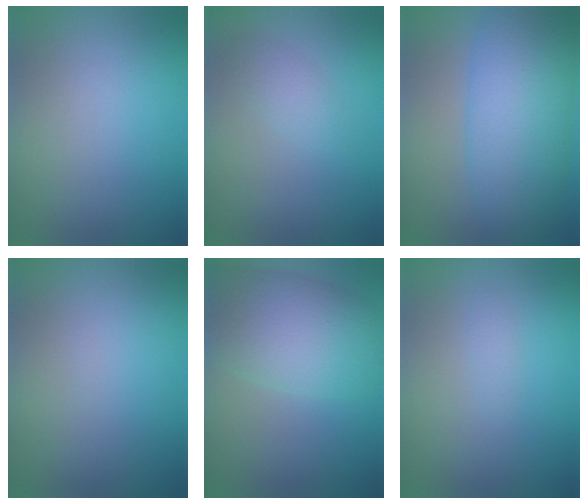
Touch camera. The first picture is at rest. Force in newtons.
{"total": 1.4, "press": 1.4, "slide": 0.1}
{"total": 8.7, "press": 8.7, "slide": 0.2}
{"total": 0.0}
{"total": 8.0, "press": 8.0, "slide": 0.3}
{"total": 0.6, "press": 0.6, "slide": 0.0}